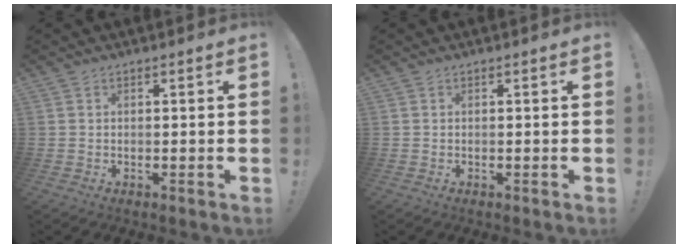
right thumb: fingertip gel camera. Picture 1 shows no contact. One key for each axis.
{"total": 0.0}